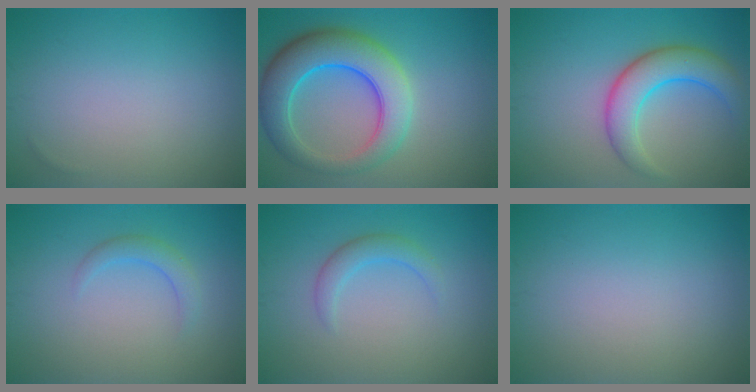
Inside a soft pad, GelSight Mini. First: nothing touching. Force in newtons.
{"total": 8.4, "press": 8.4, "slide": 0.2}
{"total": 5.5, "press": 5.5, "slide": 0.3}
{"total": 1.8, "press": 1.8, "slide": 0.2}
{"total": 2.0, "press": 2.0, "slide": 0.1}
{"total": 0.0}